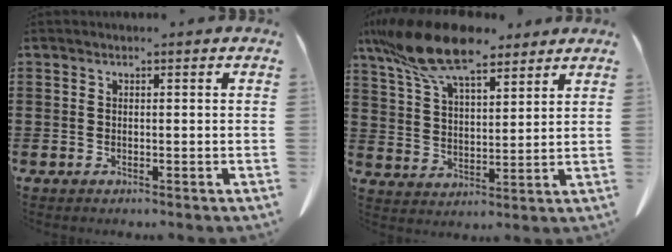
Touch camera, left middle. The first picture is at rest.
{"total": 13.1, "force": [9.9, 3.4, 7.8], "torque": [-0.179, -0.022, 0.184]}